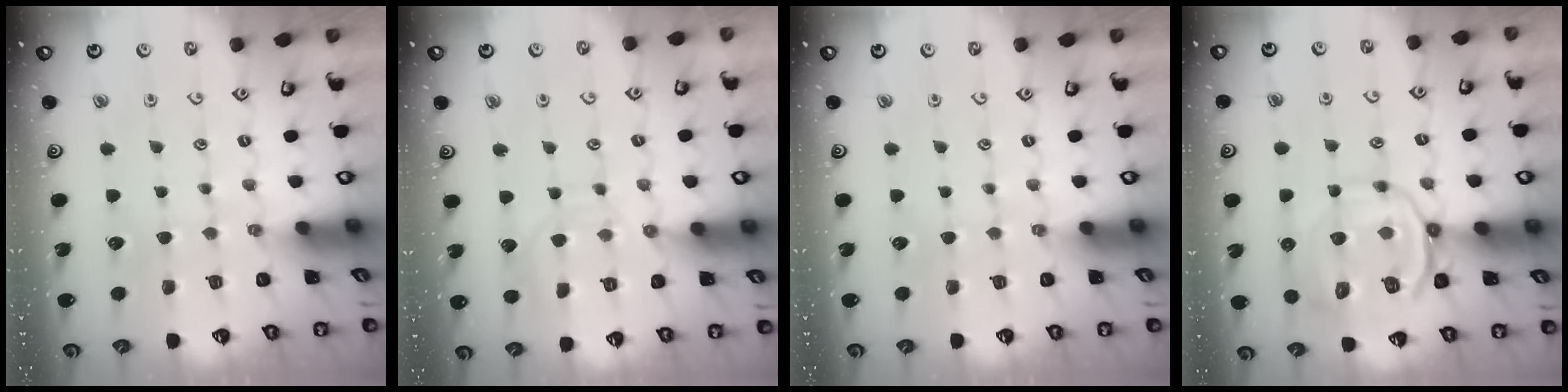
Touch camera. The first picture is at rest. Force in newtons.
{"total": 7.3, "press": 7.2, "slide": 0.6}
{"total": 0.0}
{"total": 12.6, "press": 12.5, "slide": 1.8}